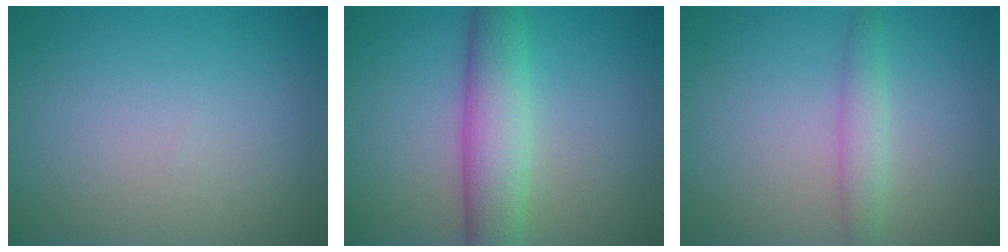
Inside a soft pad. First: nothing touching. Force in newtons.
{"total": 5.6, "press": 5.6, "slide": 0.1}
{"total": 2.0, "press": 2.0, "slide": 0.2}